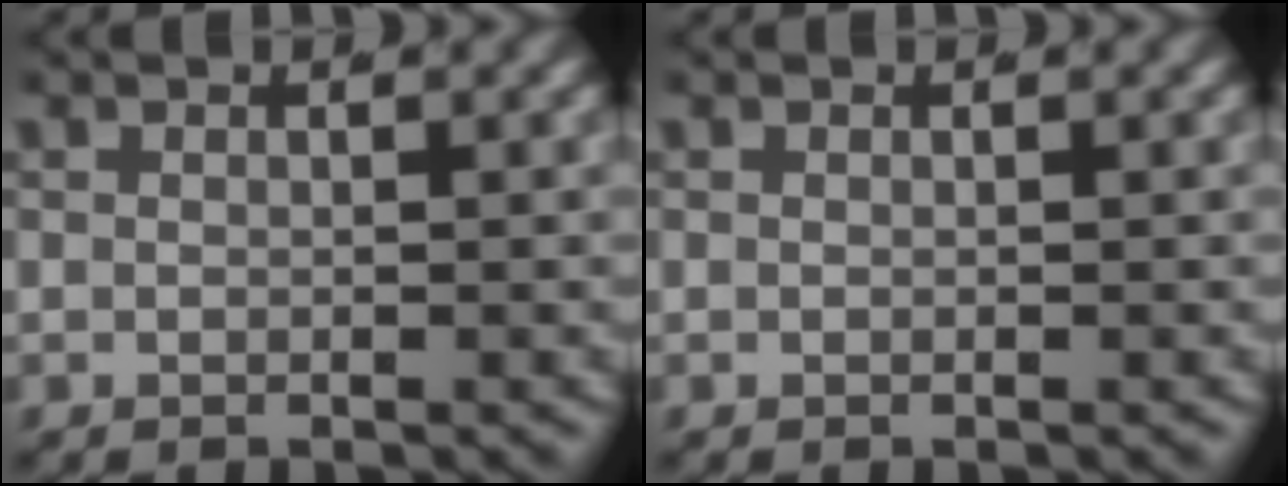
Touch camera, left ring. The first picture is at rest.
{"total": 0.0}